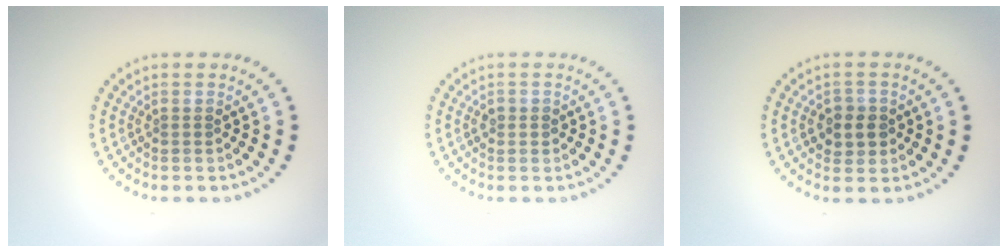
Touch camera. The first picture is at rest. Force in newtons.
{"total": 1.1, "press": 1.0, "slide": 0.4}
{"total": 2.4, "press": 2.3, "slide": 0.6}